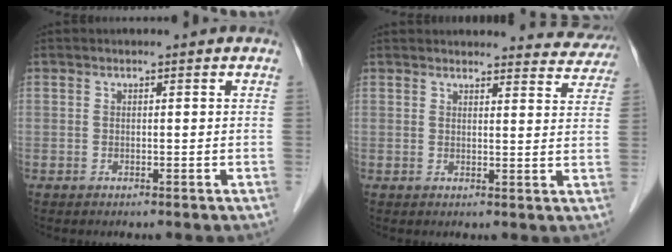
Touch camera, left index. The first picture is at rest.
{"total": 14.5, "force": [14.0, 3.0, 1.7], "torque": [0.014, -0.019, 0.137]}